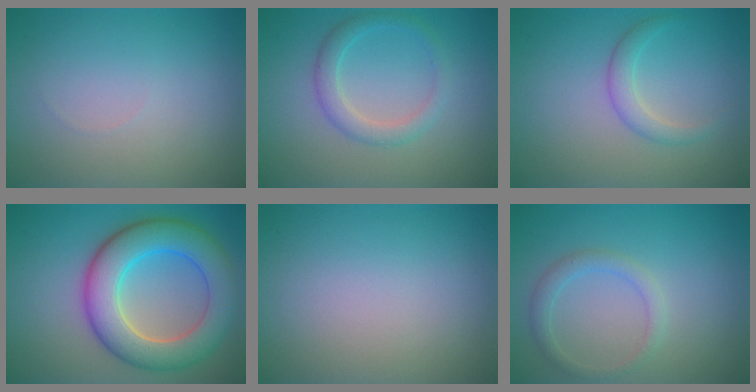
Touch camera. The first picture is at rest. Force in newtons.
{"total": 2.5, "press": 2.5, "slide": 0.2}
{"total": 1.9, "press": 1.9, "slide": 0.2}
{"total": 8.8, "press": 8.8, "slide": 0.4}
{"total": 0.0}
{"total": 1.8, "press": 1.8, "slide": 0.2}